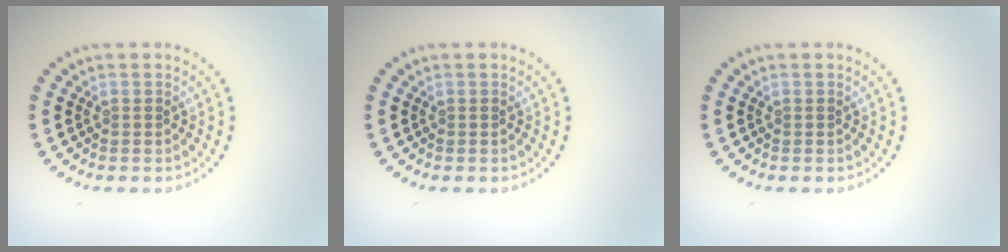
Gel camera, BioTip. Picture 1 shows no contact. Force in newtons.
{"total": 0.0}
{"total": 0.0}